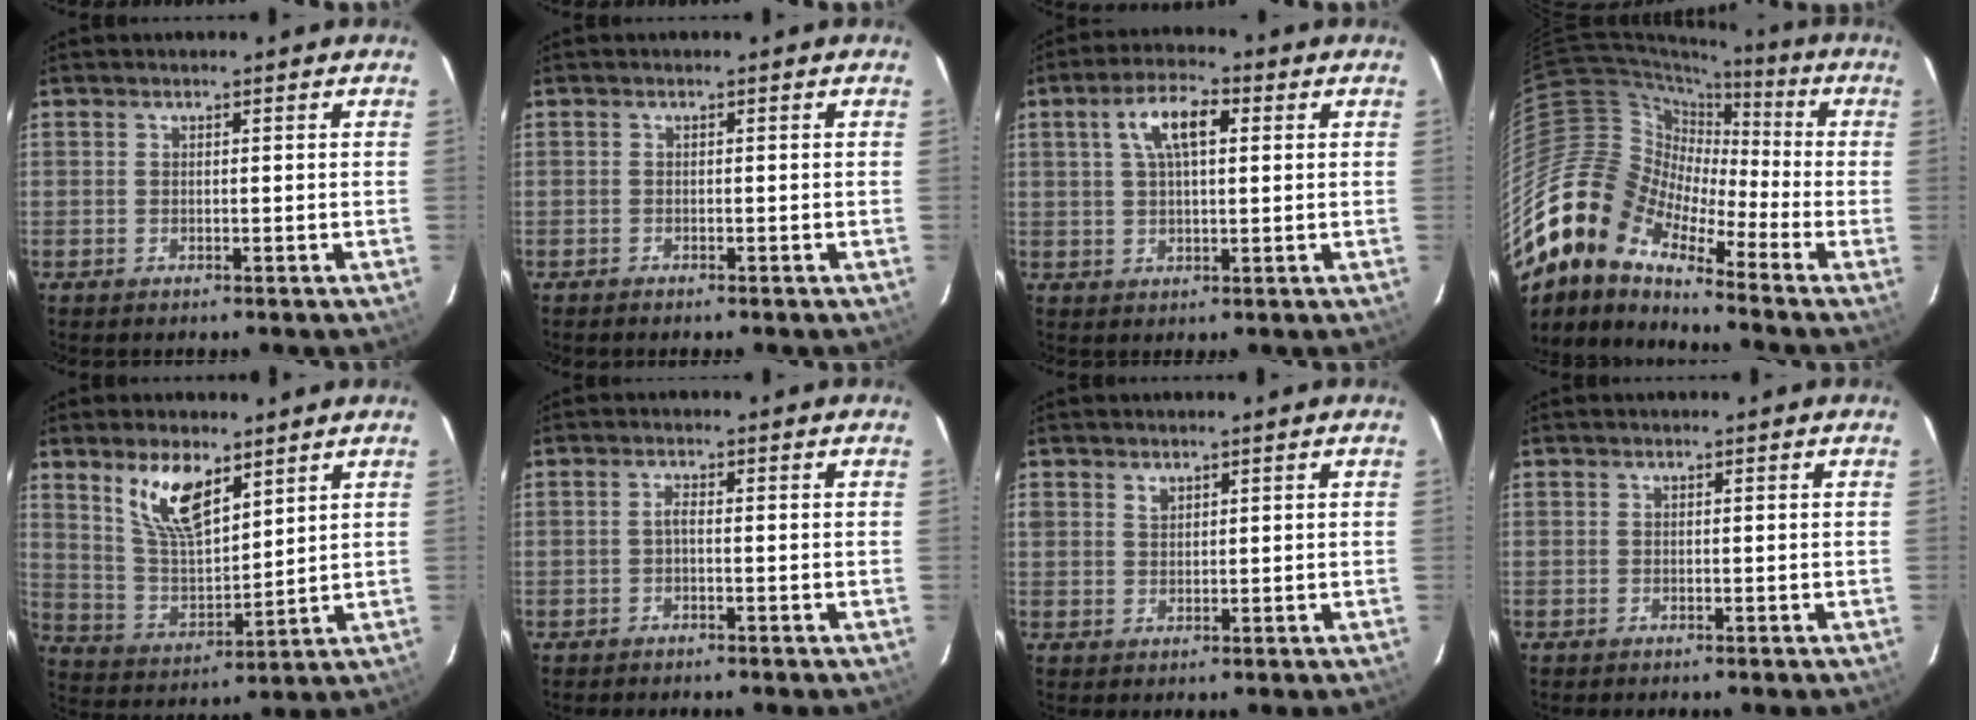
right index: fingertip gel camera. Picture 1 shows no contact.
{"total": 0.6, "force": [-0.6, 0.1, 0.0], "torque": [-0.004, 0.000, -0.011]}
{"total": 7.5, "force": [2.4, 3.1, 6.4], "torque": [-0.120, 0.019, 0.043]}
{"total": 17.5, "force": [-12.6, 8.0, 9.1], "torque": [-0.156, -0.011, -0.259]}
{"total": 11.2, "force": [6.9, 4.5, 7.7], "torque": [-0.144, 0.003, 0.143]}
{"total": 1.1, "force": [-0.4, 0.2, 1.0], "torque": [-0.019, 0.005, -0.009]}
{"total": 1.9, "force": [1.3, 1.3, 0.6], "torque": [-0.006, 0.003, 0.024]}
{"total": 0.0}